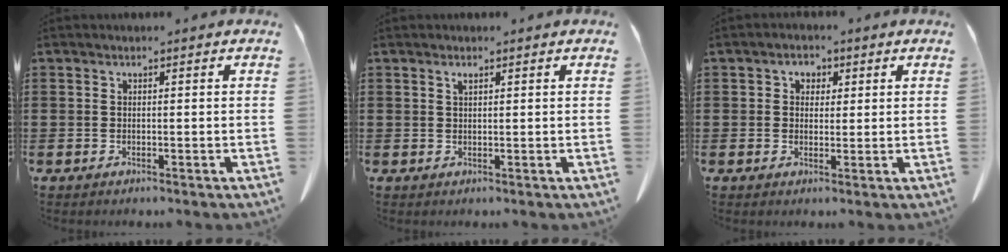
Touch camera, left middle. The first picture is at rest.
{"total": 1.0, "force": [0.7, 0.2, 0.7], "torque": [-0.017, 0.000, 0.013]}
{"total": 2.0, "force": [0.6, 1.8, 0.7], "torque": [-0.021, 0.010, 0.008]}